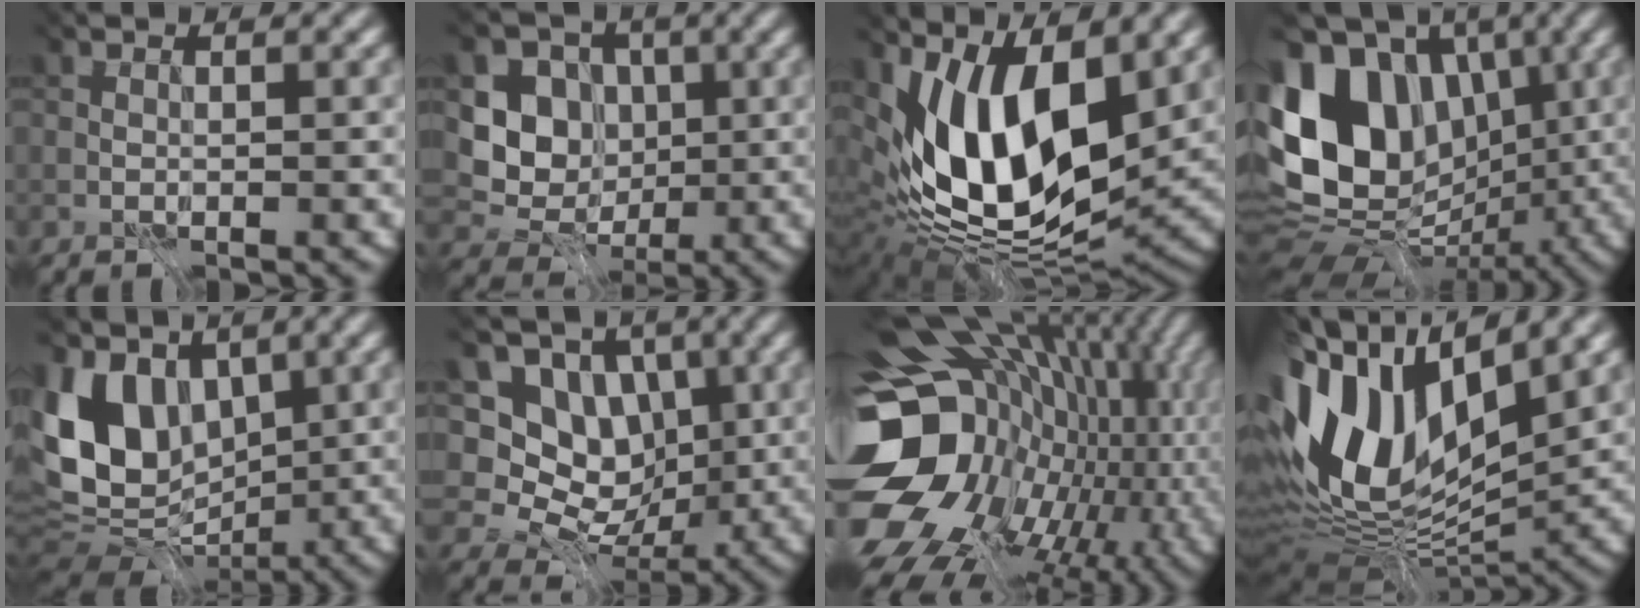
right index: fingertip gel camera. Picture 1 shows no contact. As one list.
[{"total": 4.1, "force": [-0.9, 3.6, 1.6], "torque": [-0.035, -0.023, -0.001]}, {"total": 11.4, "force": [-0.1, 5.6, 10.0], "torque": [-0.171, -0.023, 0.012]}, {"total": 12.9, "force": [-0.7, 10.1, 8.1], "torque": [-0.174, 0.013, 0.003]}, {"total": 7.7, "force": [0.4, 5.9, 4.9], "torque": [-0.107, -0.018, 0.022]}, {"total": 6.8, "force": [0.0, 6.1, 3.0], "torque": [-0.062, 0.000, 0.007]}, {"total": 17.7, "force": [-3.5, 13.2, 11.2], "torque": [-0.196, -0.031, -0.019]}, {"total": 13.5, "force": [0.8, 6.8, 11.6], "torque": [-0.254, 0.006, 0.035]}]